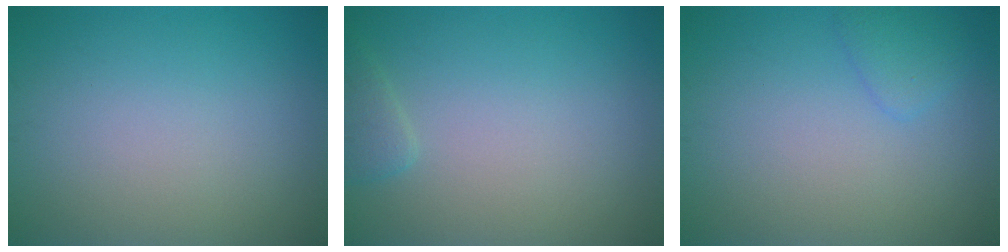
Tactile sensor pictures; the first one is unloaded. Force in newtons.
{"total": 1.3, "press": 1.3, "slide": 0.1}
{"total": 1.4, "press": 1.4, "slide": 0.1}